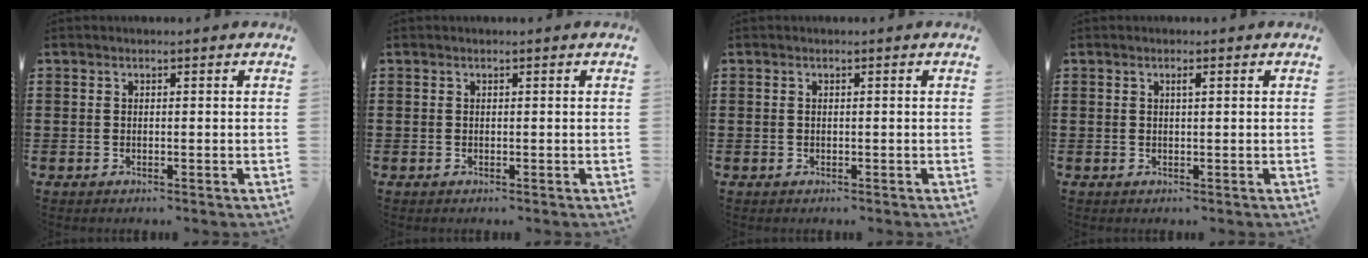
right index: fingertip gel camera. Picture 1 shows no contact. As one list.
[{"total": 0.0}, {"total": 0.0}, {"total": 0.7, "force": [0.3, 0.1, 0.7], "torque": [-0.013, 0.000, 0.005]}]